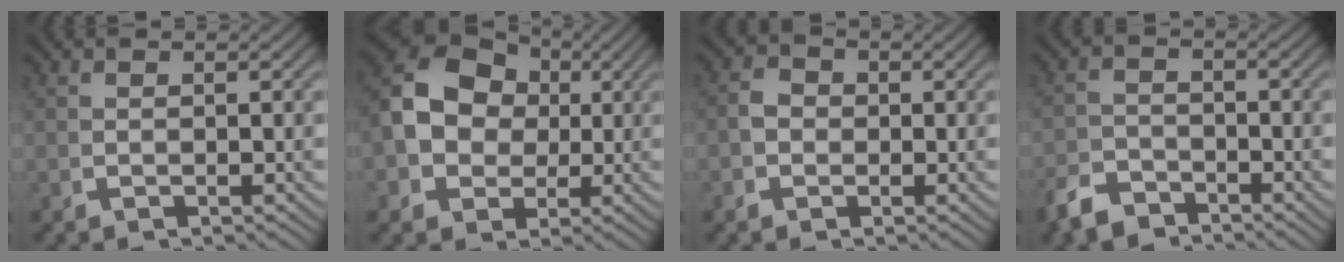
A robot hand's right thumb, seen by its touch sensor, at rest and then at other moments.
{"total": 10.2, "force": [1.5, 8.4, 5.6], "torque": [-0.160, -0.033, 0.041]}
{"total": 2.2, "force": [-0.2, 1.9, 1.0], "torque": [-0.016, -0.002, -0.008]}
{"total": 3.4, "force": [-3.2, 1.0, 0.3], "torque": [0.005, -0.010, -0.057]}